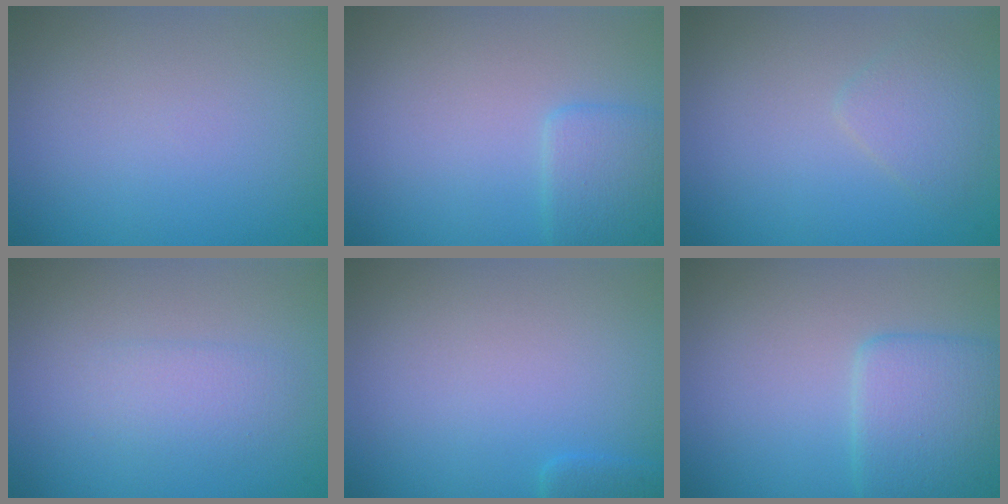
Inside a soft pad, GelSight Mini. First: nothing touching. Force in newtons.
{"total": 2.6, "press": 2.6, "slide": 0.1}
{"total": 1.8, "press": 1.8, "slide": 0.0}
{"total": 1.7, "press": 1.7, "slide": 0.1}
{"total": 1.2, "press": 1.2, "slide": 0.1}
{"total": 4.4, "press": 4.4, "slide": 0.1}